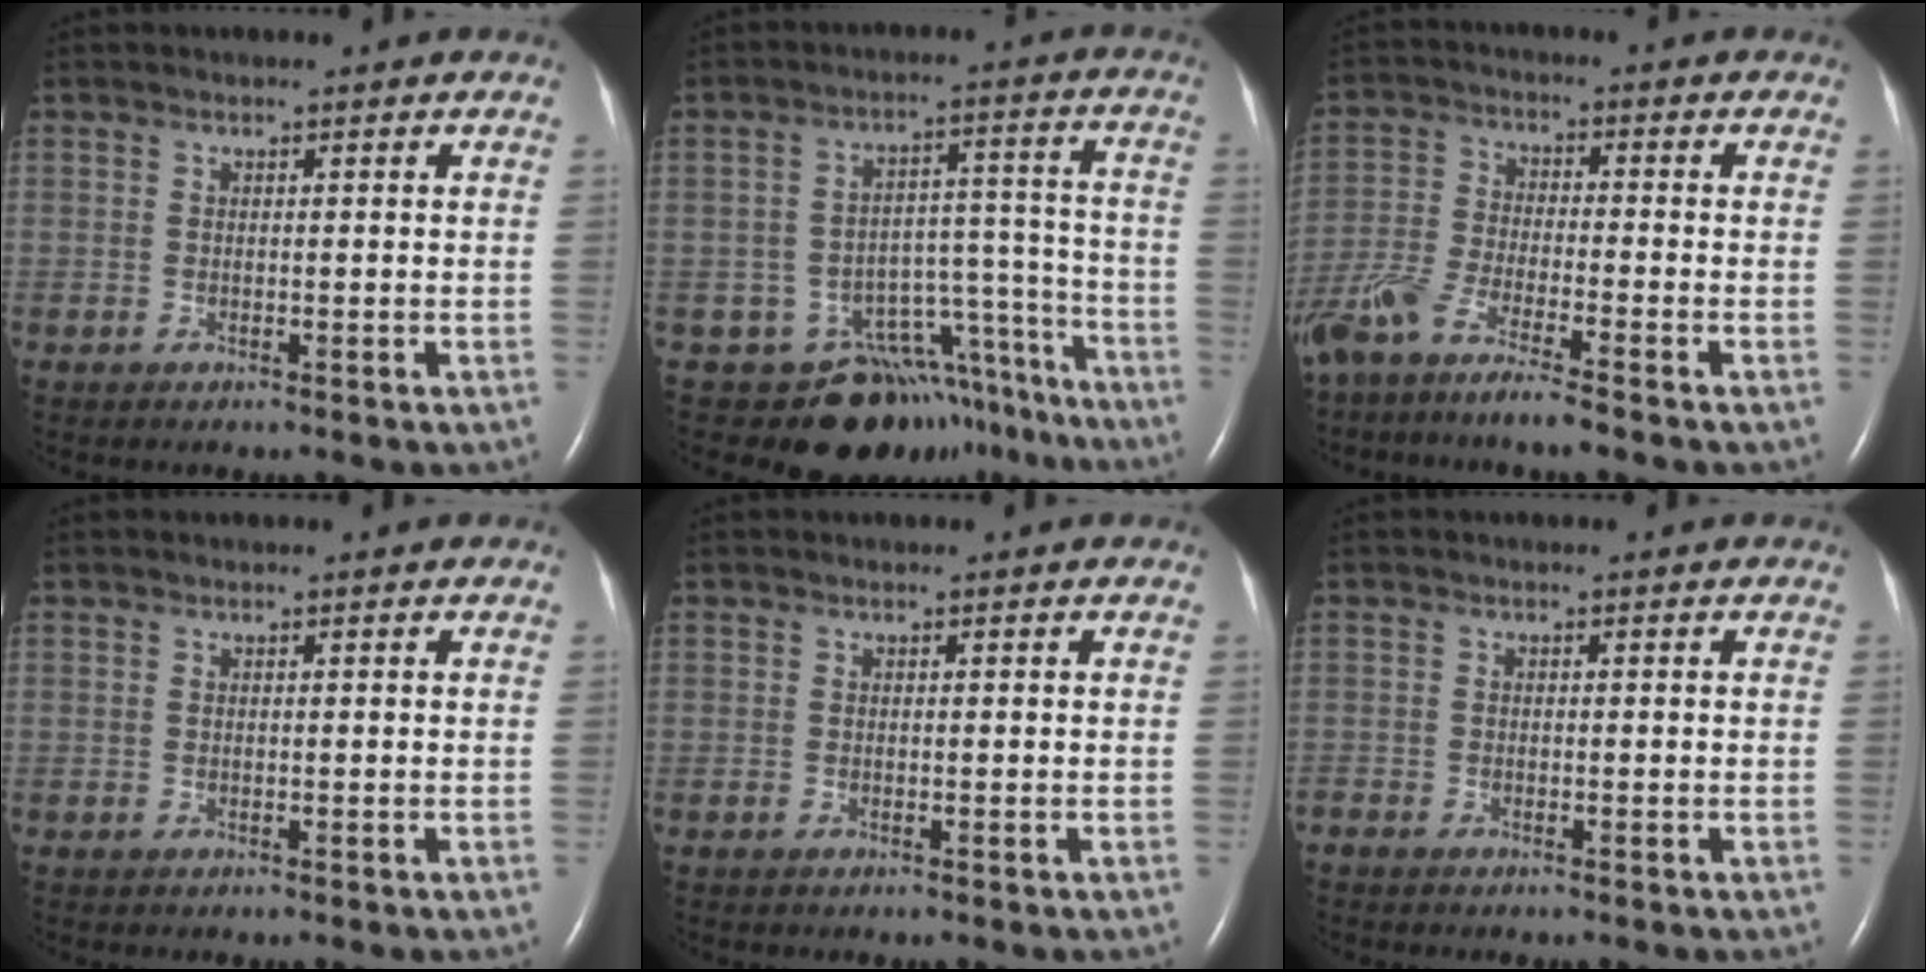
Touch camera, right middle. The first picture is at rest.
{"total": 14.6, "force": [-12.5, 6.9, 2.8], "torque": [-0.010, 0.071, -0.162]}
{"total": 8.5, "force": [-6.9, -0.1, 5.0], "torque": [-0.106, -0.023, -0.133]}
{"total": 0.0}
{"total": 0.0}
{"total": 1.0, "force": [-0.9, 0.2, 0.2], "torque": [-0.007, -0.002, -0.019]}